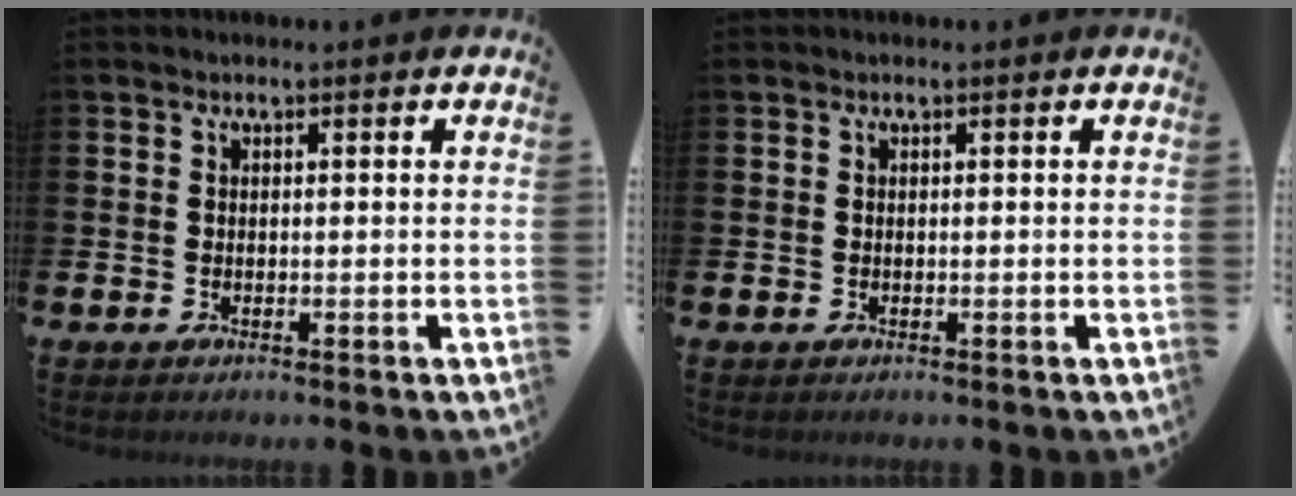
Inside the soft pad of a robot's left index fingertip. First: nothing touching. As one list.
[{"total": 0.0}]